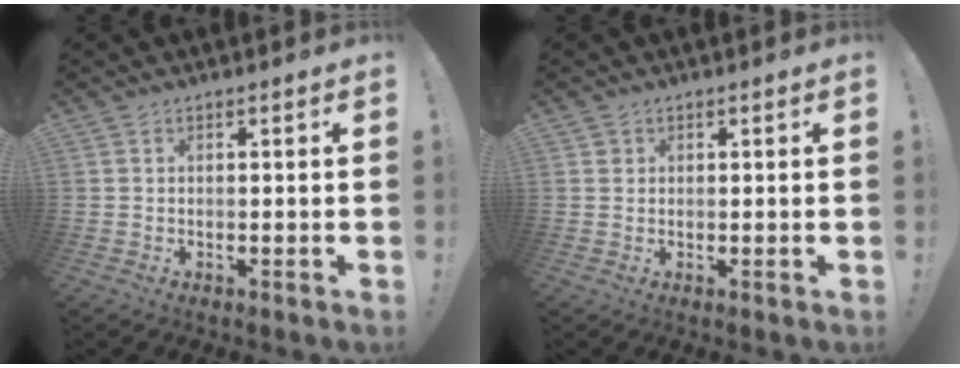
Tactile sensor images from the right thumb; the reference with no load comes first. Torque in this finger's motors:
{"motor_torque": [-0.03, -0.13, 0.10, -0.04, -0.04]}